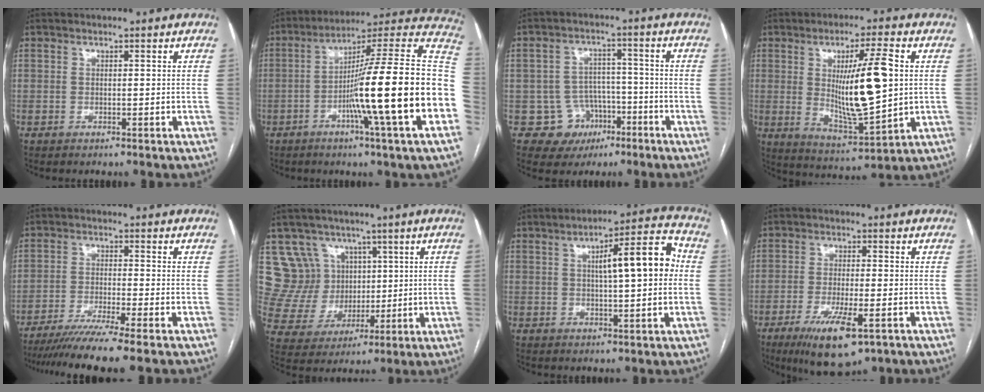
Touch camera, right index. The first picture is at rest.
{"total": 24.9, "force": [-5.5, -1.1, 24.3], "torque": [-0.290, 0.004, -0.105]}
{"total": 7.0, "force": [-3.0, 6.4, 0.5], "torque": [0.004, 0.015, -0.036]}
{"total": 14.0, "force": [1.8, 2.0, 13.7], "torque": [-0.237, -0.013, 0.036]}
{"total": 9.7, "force": [-7.8, -1.6, 5.6], "torque": [-0.080, -0.033, -0.126]}
{"total": 10.2, "force": [5.1, 8.8, 0.9], "torque": [-0.032, 0.042, 0.111]}
{"total": 11.2, "force": [1.4, 2.1, 10.9], "torque": [-0.156, 0.032, 0.020]}
{"total": 10.0, "force": [-5.1, 2.3, 8.2], "torque": [-0.149, -0.023, -0.077]}